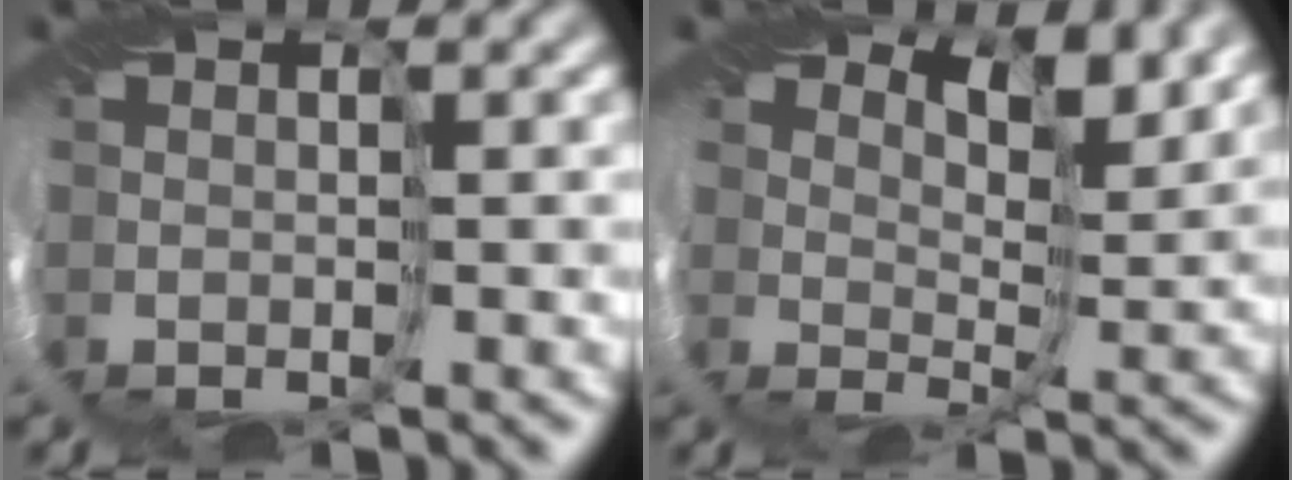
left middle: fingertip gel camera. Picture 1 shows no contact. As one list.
[{"total": 3.6, "force": [3.5, 0.3, 0.8], "torque": [-0.018, 0.001, 0.050]}]